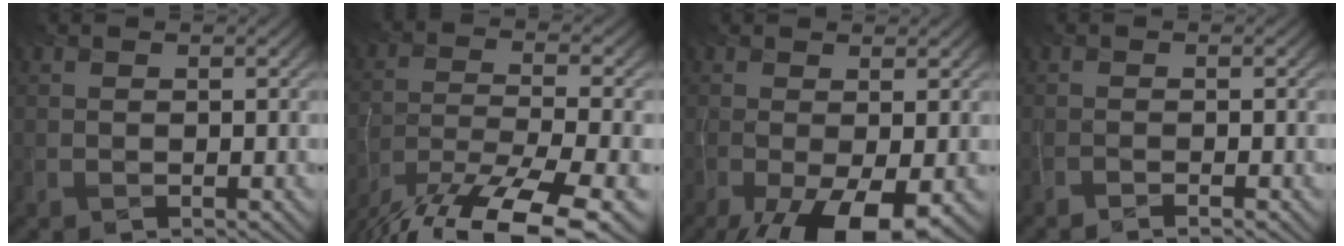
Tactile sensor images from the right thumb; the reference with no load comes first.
{"total": 15.2, "force": [-12.6, 2.7, 8.1], "torque": [-0.145, -0.030, -0.208]}
{"total": 10.1, "force": [-4.7, 3.1, 8.4], "torque": [-0.129, -0.008, -0.075]}
{"total": 1.1, "force": [-1.0, -0.4, 0.1], "torque": [0.003, -0.003, -0.024]}